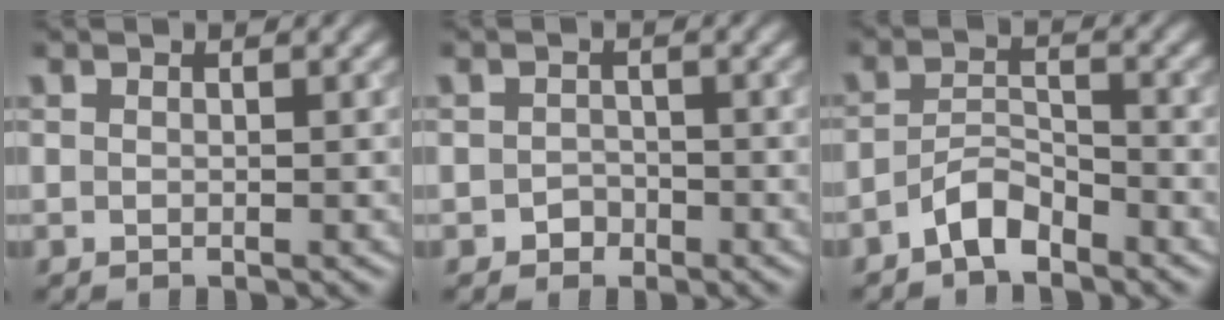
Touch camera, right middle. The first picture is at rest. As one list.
[{"total": 1.2, "force": [-0.7, 0.9, 0.3], "torque": [0.002, 0.003, -0.012]}, {"total": 2.9, "force": [-2.3, 1.0, 1.5], "torque": [-0.026, 0.012, -0.048]}]